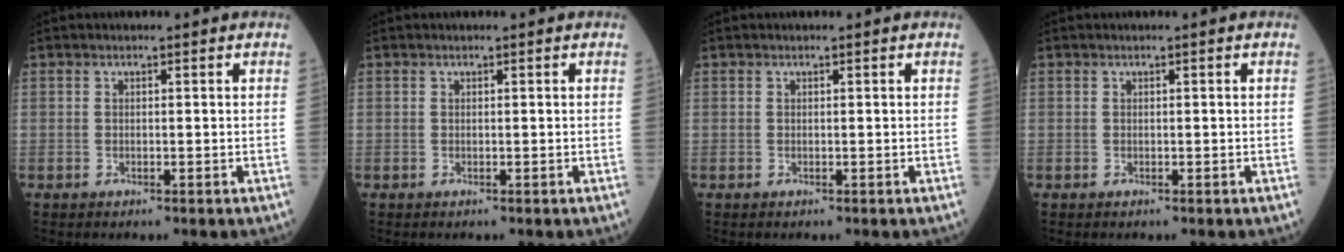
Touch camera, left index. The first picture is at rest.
{"total": 0.0}
{"total": 0.0}
{"total": 0.0}